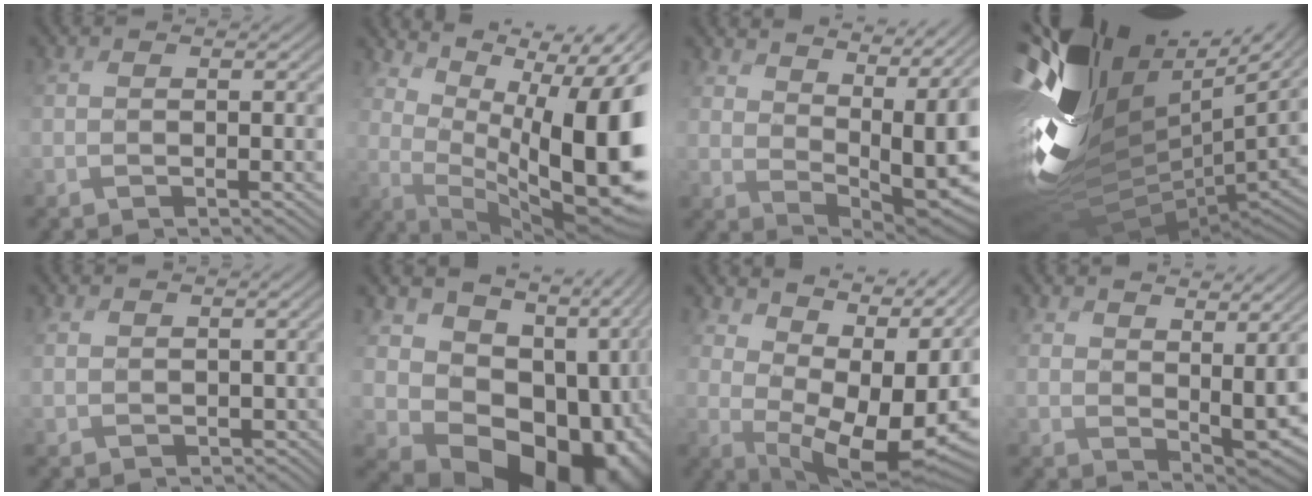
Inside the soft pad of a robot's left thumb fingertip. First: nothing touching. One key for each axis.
{"total": 14.2, "fx": 4.0, "fy": 5.6, "fz": 12.4, "tx": -0.174, "ty": 0.006, "tz": 0.087}
{"total": 8.9, "fx": 5.9, "fy": 3.3, "fz": 5.8, "tx": -0.100, "ty": 0.001, "tz": 0.101}
{"total": 15.4, "fx": 5.2, "fy": 9.5, "fz": 11.0, "tx": -0.253, "ty": -0.017, "tz": 0.140}
{"total": 2.4, "fx": 0.9, "fy": -0.4, "fz": -2.2, "tx": 0.024, "ty": -0.001, "tz": 0.028}
{"total": 16.2, "fx": 0.2, "fy": 13.0, "fz": 9.7, "tx": -0.137, "ty": -0.069, "tz": 0.081}
{"total": 11.0, "fx": 4.7, "fy": 5.6, "fz": 8.3, "tx": -0.144, "ty": 0.007, "tz": 0.106}
{"total": 5.2, "fx": 4.0, "fy": 1.6, "fz": 3.0, "tx": -0.069, "ty": -0.009, "tz": 0.086}